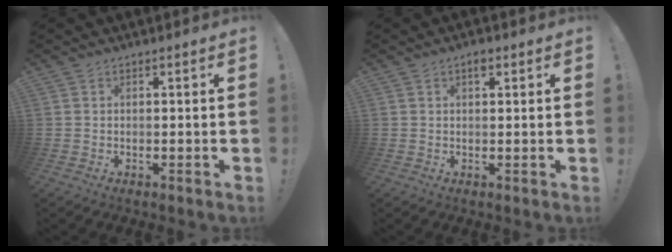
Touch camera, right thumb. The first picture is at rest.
{"total": 1.9, "force": [1.2, 1.0, 1.2], "torque": [-0.011, -0.004, 0.017]}